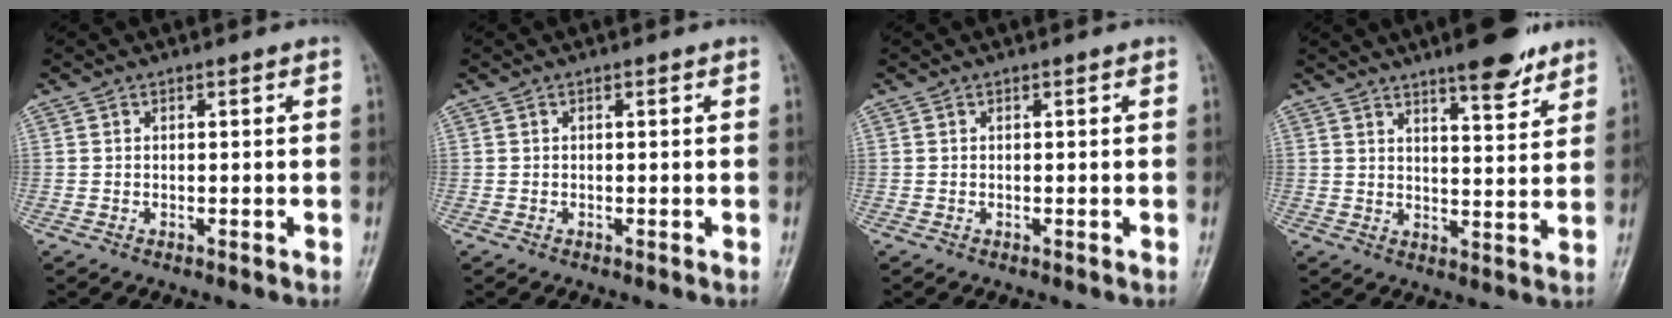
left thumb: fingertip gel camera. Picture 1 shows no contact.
{"total": 0.0}
{"total": 0.0}
{"total": 8.7, "force": [6.3, 2.2, 5.6], "torque": [-0.055, -0.038, 0.089]}